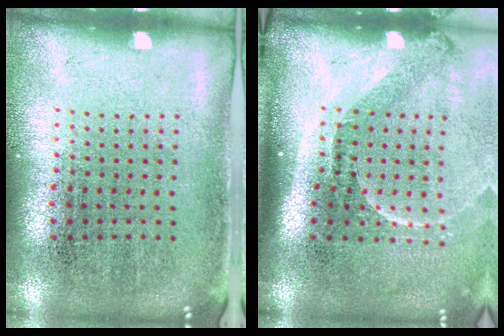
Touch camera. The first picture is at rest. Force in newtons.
{"total": 2.2, "press": 1.5, "slide": 1.6}